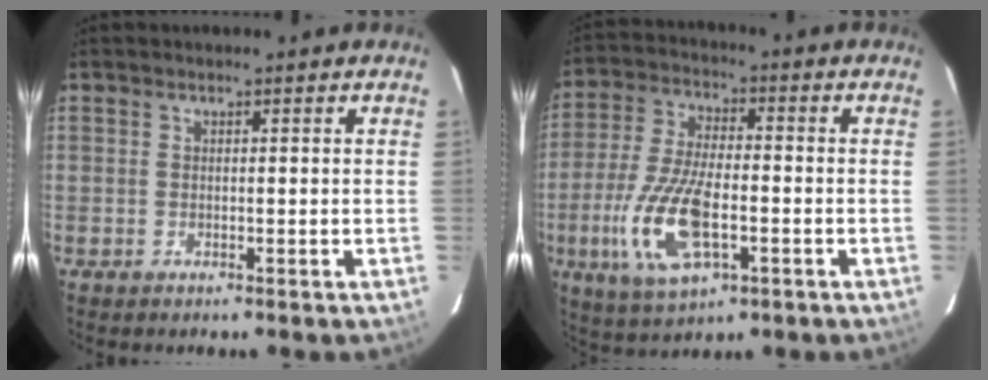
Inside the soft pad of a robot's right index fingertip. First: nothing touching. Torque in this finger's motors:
{"motor_torque": [2.04, -0.10, 0.86, 0.17]}